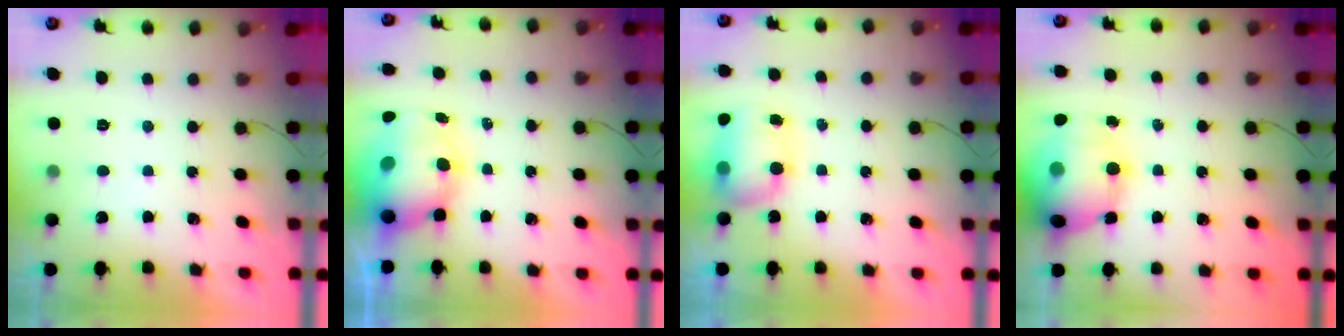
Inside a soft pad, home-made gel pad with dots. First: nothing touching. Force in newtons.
{"total": 11.8, "press": 11.5, "slide": 2.7}
{"total": 8.3, "press": 8.2, "slide": 1.5}
{"total": 18.0, "press": 17.4, "slide": 4.4}